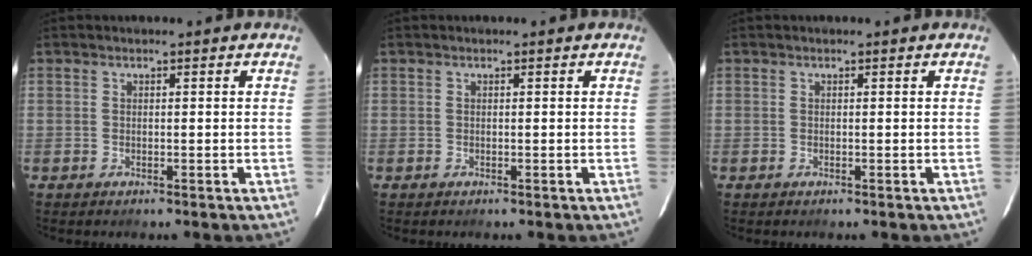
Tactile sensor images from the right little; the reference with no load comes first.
{"total": 0.0}
{"total": 0.0}